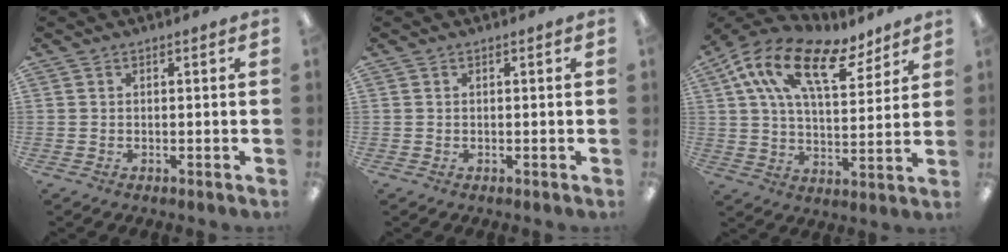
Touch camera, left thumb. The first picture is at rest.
{"total": 0.0}
{"total": 17.8, "force": [10.6, 8.3, 11.7], "torque": [-0.202, -0.047, 0.184]}